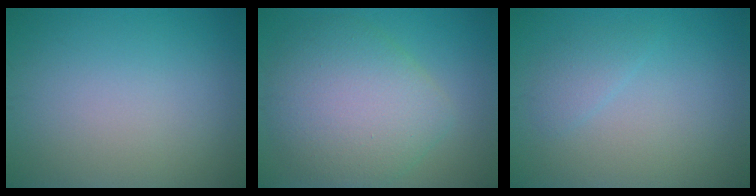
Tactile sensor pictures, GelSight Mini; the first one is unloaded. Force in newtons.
{"total": 7.5, "press": 7.5, "slide": 0.6}
{"total": 1.3, "press": 1.3, "slide": 0.1}